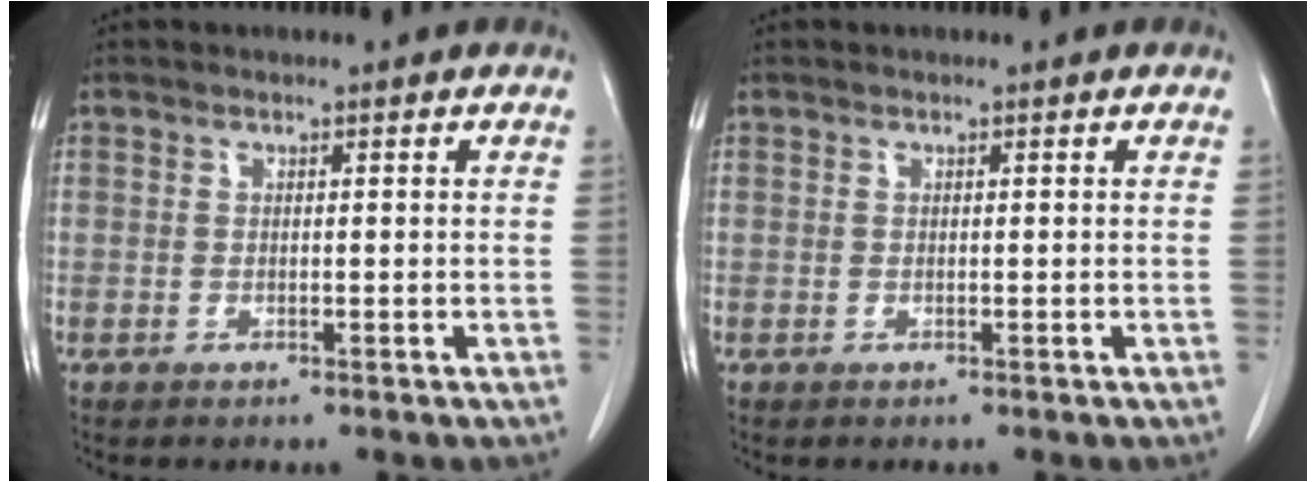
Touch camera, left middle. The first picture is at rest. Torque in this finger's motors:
{"motor_torque": [0.19, -0.24, 0.02, -0.01]}